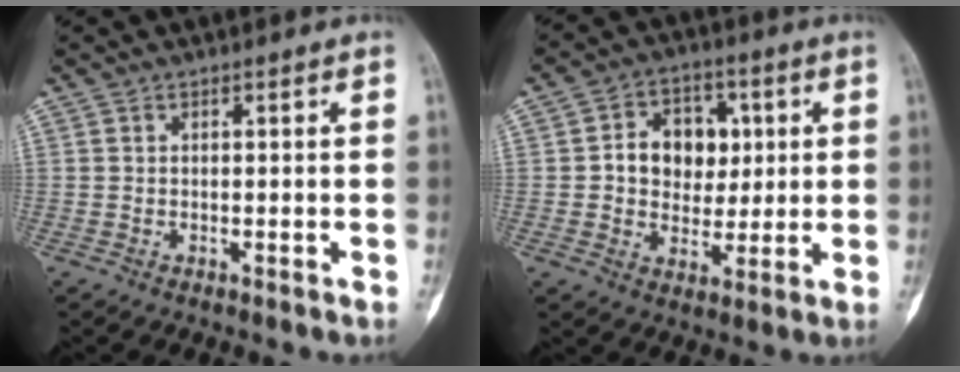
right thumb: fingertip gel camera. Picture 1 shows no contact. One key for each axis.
{"total": 11.0, "fx": 1.7, "fy": 8.5, "fz": 6.7, "tx": -0.053, "ty": 0.005, "tz": 0.026}